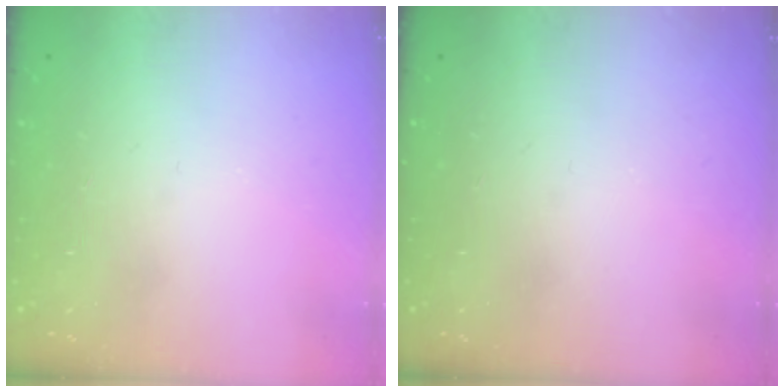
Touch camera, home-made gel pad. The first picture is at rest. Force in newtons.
{"total": 0.0}